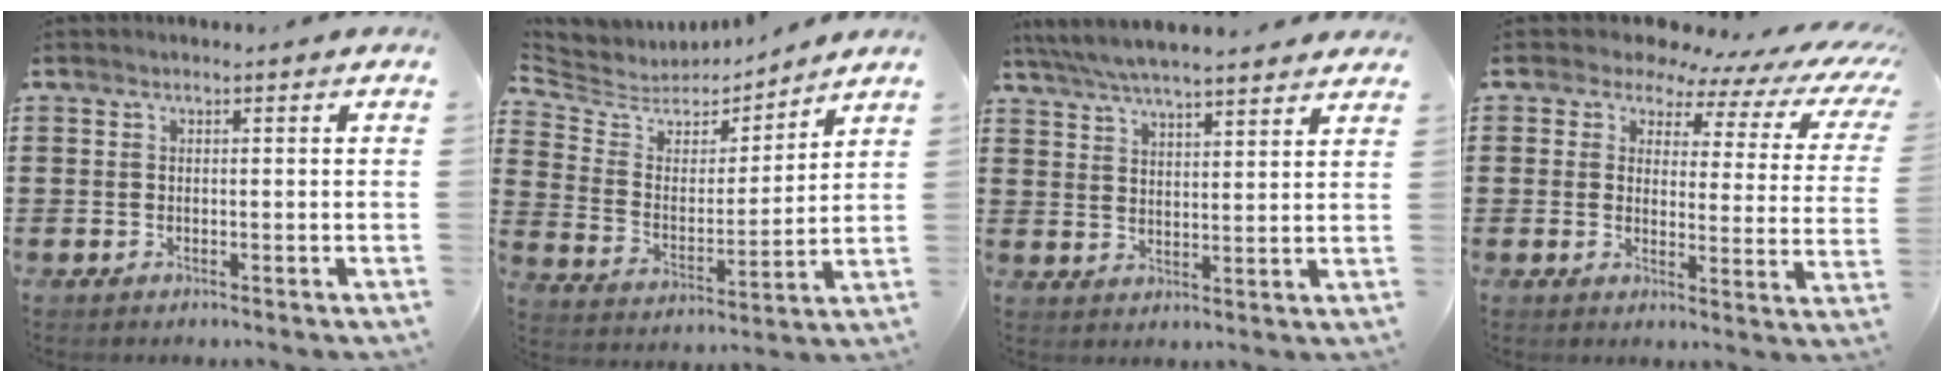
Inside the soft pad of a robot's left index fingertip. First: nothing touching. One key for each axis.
{"total": 5.1, "fx": 4.6, "fy": 2.1, "fz": 0.1, "tx": -0.041, "ty": -0.036, "tz": 0.075}
{"total": 5.5, "fx": 5.2, "fy": 0.2, "fz": 1.7, "tx": -0.053, "ty": -0.020, "tz": 0.092}
{"total": 4.7, "fx": 3.7, "fy": 2.4, "fz": 1.5, "tx": -0.050, "ty": -0.022, "tz": 0.057}